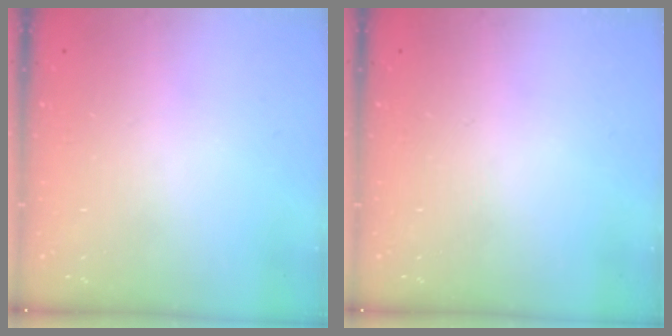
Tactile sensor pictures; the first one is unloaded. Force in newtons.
{"total": 0.0}